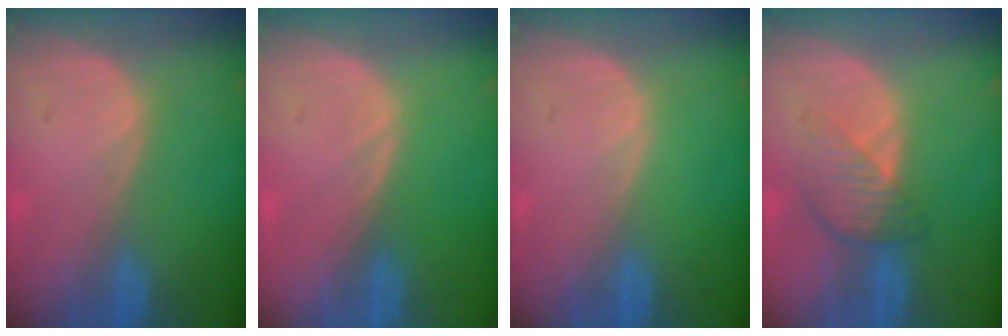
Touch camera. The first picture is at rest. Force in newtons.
{"total": 0.0}
{"total": 0.0}
{"total": 4.5, "press": 4.1, "slide": 2.0}